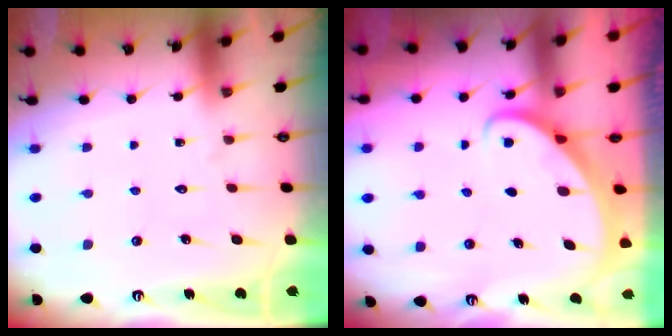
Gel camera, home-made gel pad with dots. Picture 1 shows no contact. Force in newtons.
{"total": 2.4, "press": 2.3, "slide": 0.3}